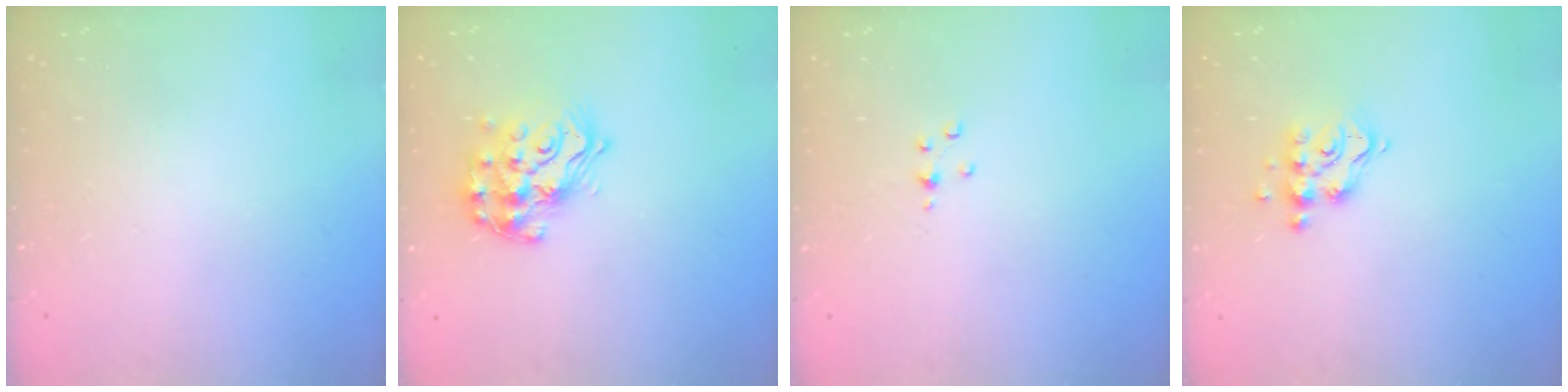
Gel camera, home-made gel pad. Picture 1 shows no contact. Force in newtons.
{"total": 16.9, "press": 16.9, "slide": 1.0}
{"total": 2.9, "press": 2.8, "slide": 0.4}
{"total": 9.4, "press": 9.4, "slide": 0.6}